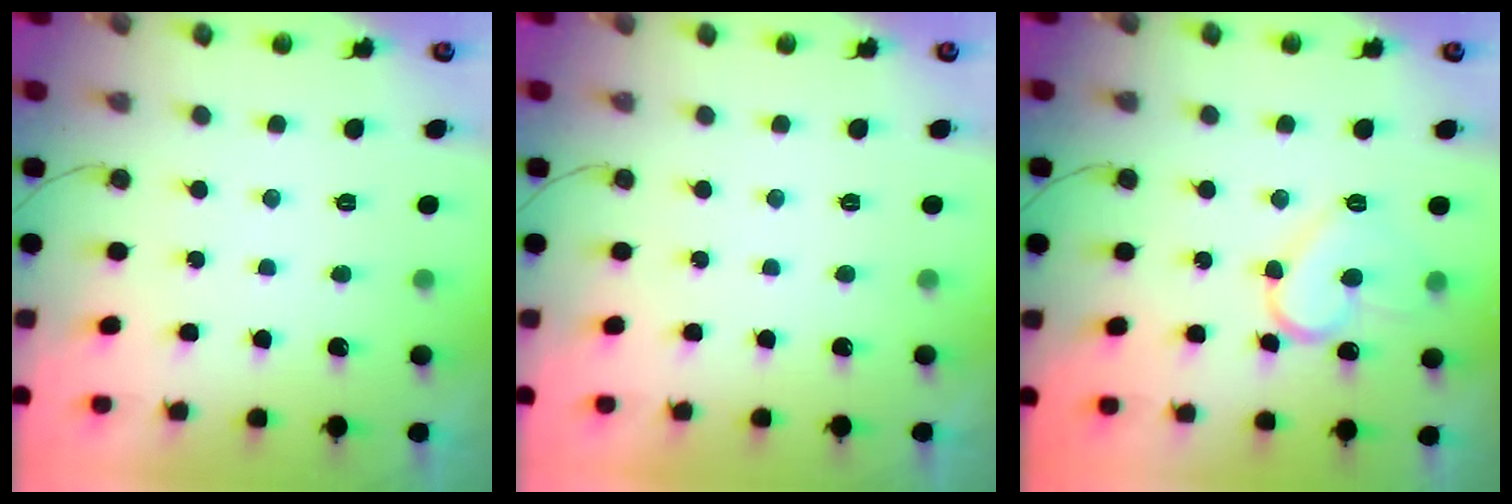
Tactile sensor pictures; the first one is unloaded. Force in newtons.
{"total": 1.8, "press": 1.8, "slide": 0.0}
{"total": 13.2, "press": 13.1, "slide": 1.2}